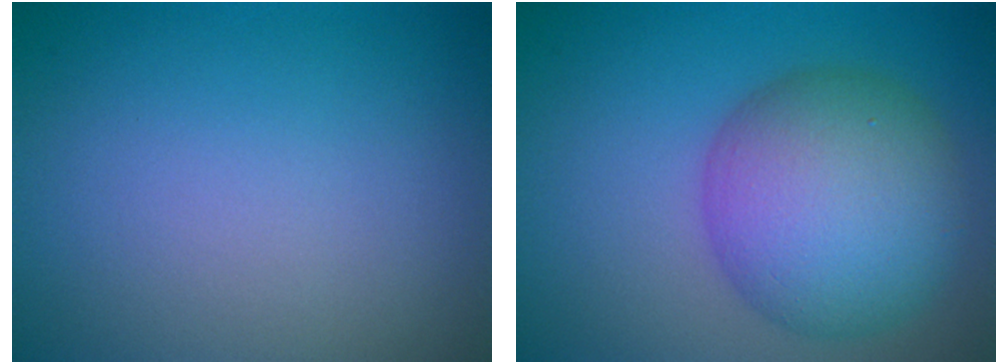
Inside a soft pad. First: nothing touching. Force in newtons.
{"total": 9.2, "press": 9.2, "slide": 0.2}